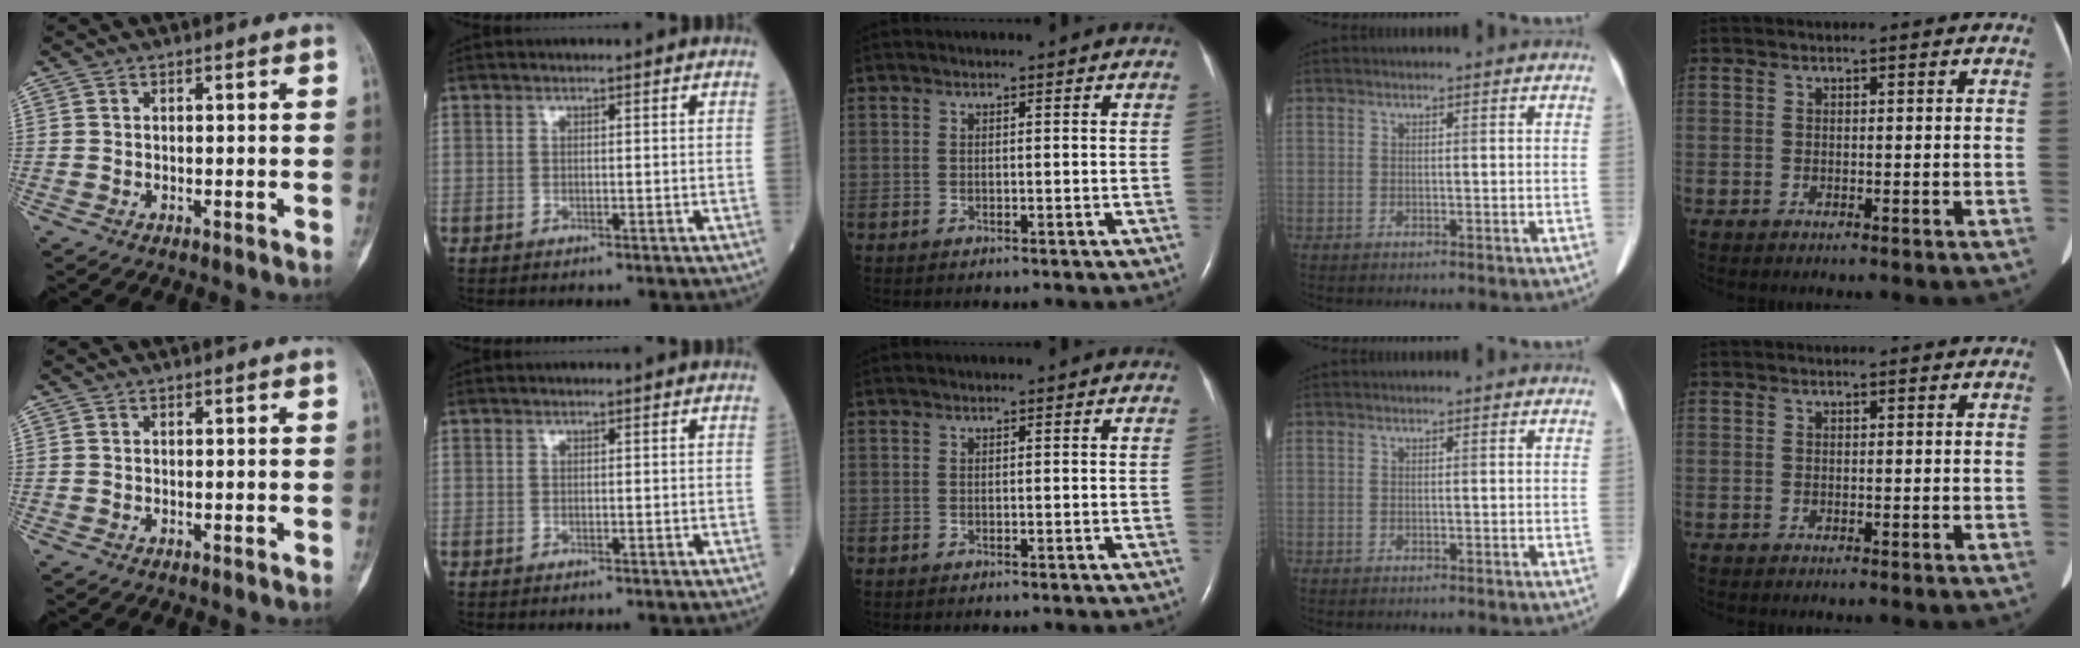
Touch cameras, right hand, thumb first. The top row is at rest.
{}